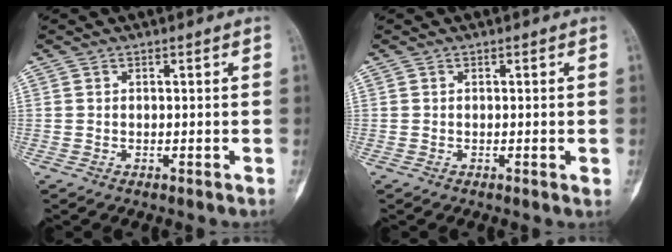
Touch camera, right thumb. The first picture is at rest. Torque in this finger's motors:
{"motor_torque": [-0.17, 0.12, -0.01, -0.15, 0.03]}